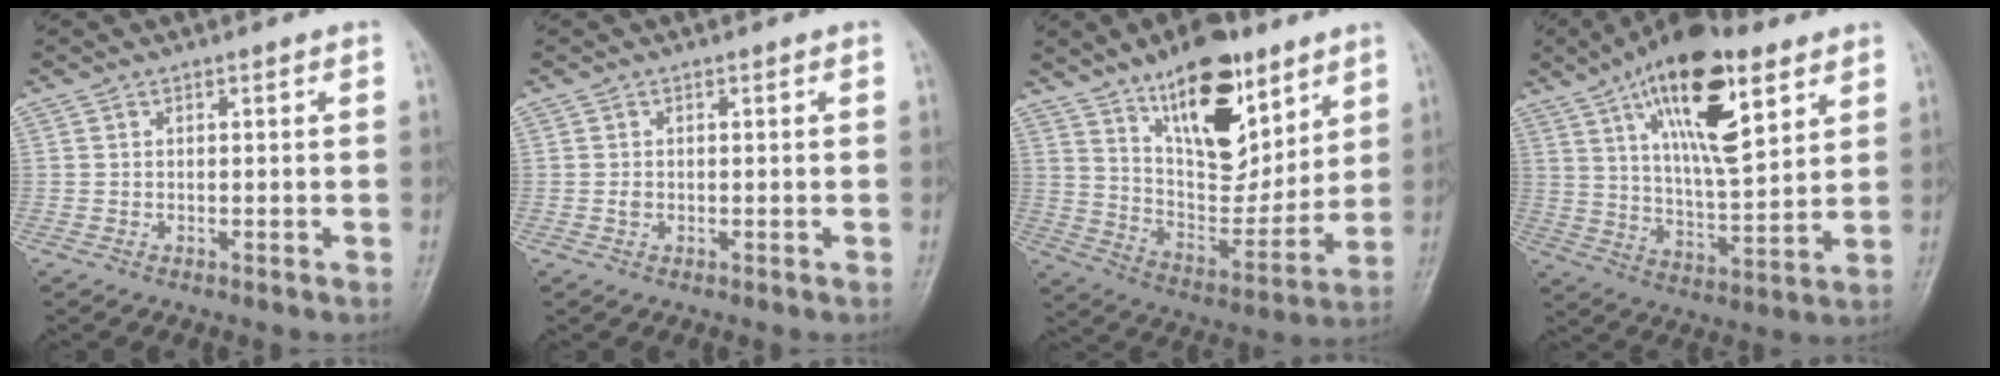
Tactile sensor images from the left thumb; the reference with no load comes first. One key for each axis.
{"total": 1.1, "fx": -0.1, "fy": 0.8, "fz": 0.7, "tx": -0.009, "ty": 0.003, "tz": -0.002}
{"total": 20.4, "fx": 11.8, "fy": 9.4, "fz": 13.8, "tx": -0.161, "ty": -0.068, "tz": 0.202}
{"total": 20.5, "fx": 9.7, "fy": 7.8, "fz": 16.2, "tx": -0.243, "ty": -0.035, "tz": 0.164}